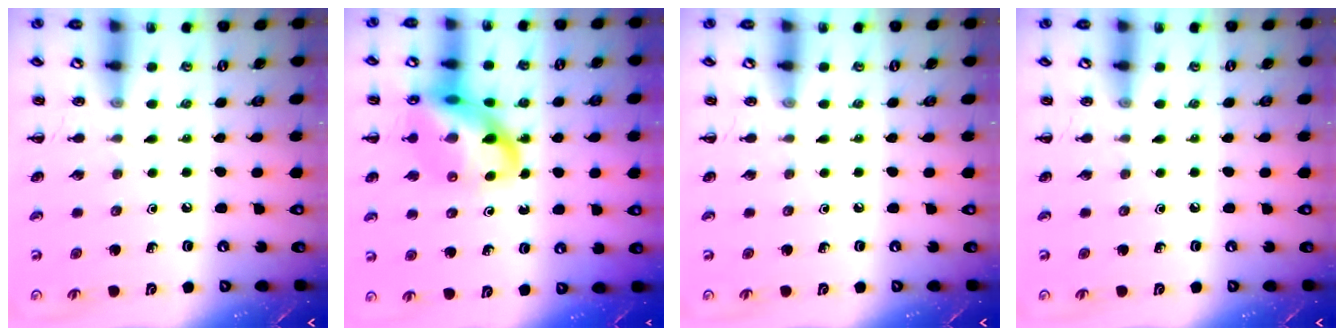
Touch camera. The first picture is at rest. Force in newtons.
{"total": 15.9, "press": 15.6, "slide": 2.9}
{"total": 0.0}
{"total": 0.0}